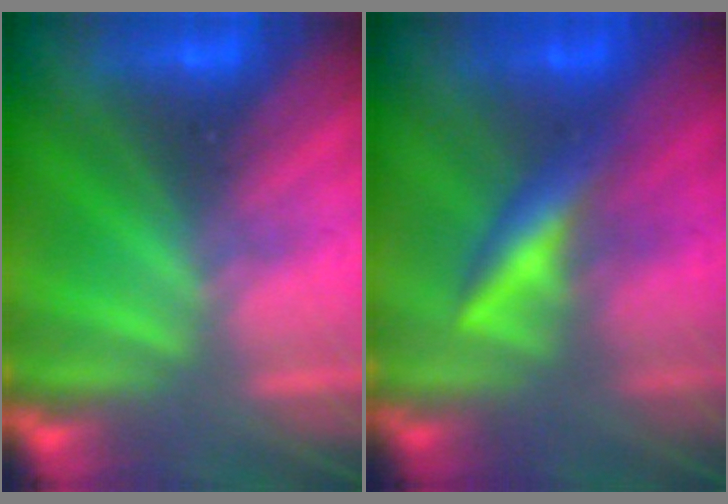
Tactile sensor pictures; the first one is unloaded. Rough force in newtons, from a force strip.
{"total": 2.5}